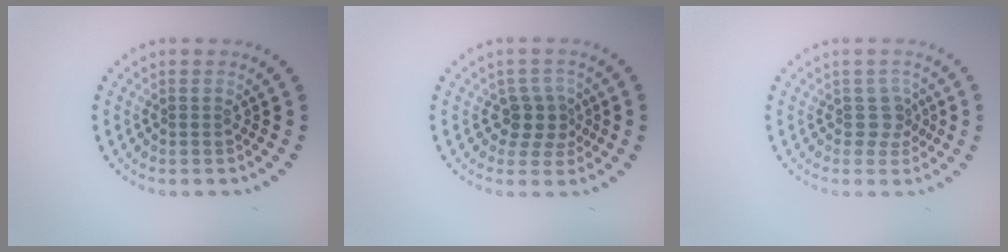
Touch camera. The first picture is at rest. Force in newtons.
{"total": 2.5, "press": 2.0, "slide": 1.6}
{"total": 1.9, "press": 1.4, "slide": 1.2}